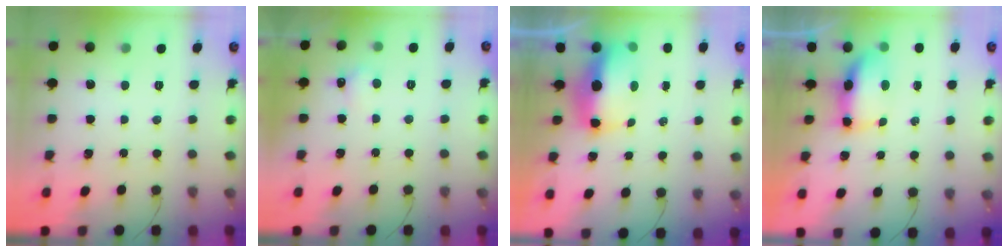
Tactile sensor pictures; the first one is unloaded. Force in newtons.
{"total": 3.2, "press": 3.2, "slide": 0.7}
{"total": 9.2, "press": 9.1, "slide": 1.0}
{"total": 7.4, "press": 7.2, "slide": 1.8}